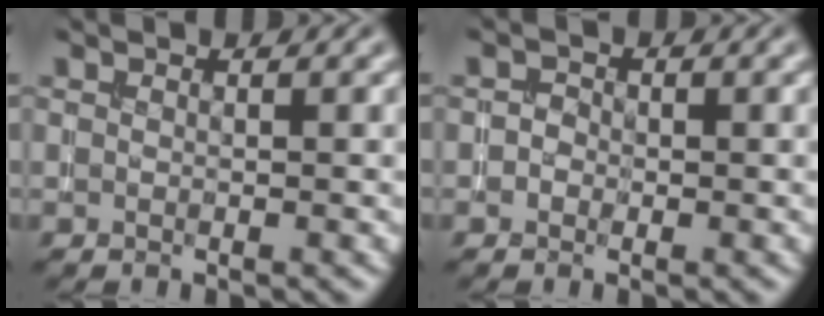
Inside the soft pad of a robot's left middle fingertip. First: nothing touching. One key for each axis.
{"total": 1.0, "fx": -0.4, "fy": 0.8, "fz": 0.3, "tx": -0.002, "ty": 0.000, "tz": -0.009}